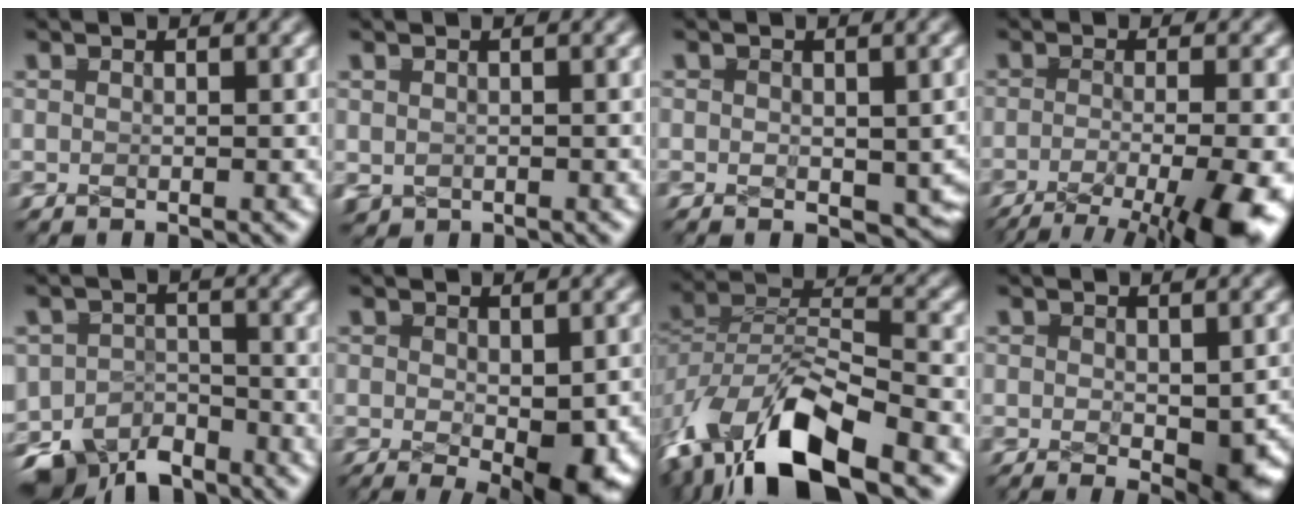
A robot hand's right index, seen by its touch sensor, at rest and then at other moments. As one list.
[{"total": 1.4, "force": [-0.1, 1.3, 0.4], "torque": [-0.023, -0.012, 0.006]}, {"total": 2.0, "force": [-1.2, 1.1, 1.2], "torque": [-0.016, -0.014, -0.015]}, {"total": 10.9, "force": [-6.1, 5.2, 7.4], "torque": [-0.098, -0.045, -0.079]}, {"total": 10.5, "force": [-7.9, 6.7, 2.2], "torque": [-0.034, -0.033, -0.136]}, {"total": 5.2, "force": [-2.1, 2.2, 4.2], "torque": [-0.065, -0.036, -0.018]}, {"total": 6.6, "force": [-3.9, 2.2, 4.8], "torque": [-0.067, -0.004, -0.064]}, {"total": 3.3, "force": [-1.4, 1.3, 2.6], "torque": [-0.035, -0.019, -0.016]}]